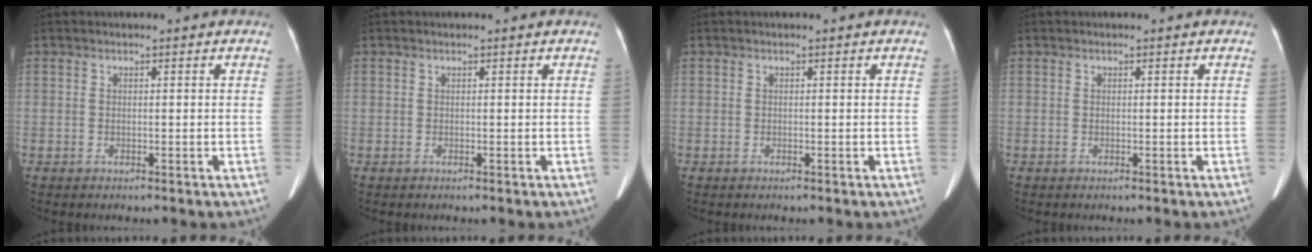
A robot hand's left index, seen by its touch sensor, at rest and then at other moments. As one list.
[{"total": 0.0}, {"total": 0.0}, {"total": 0.0}]